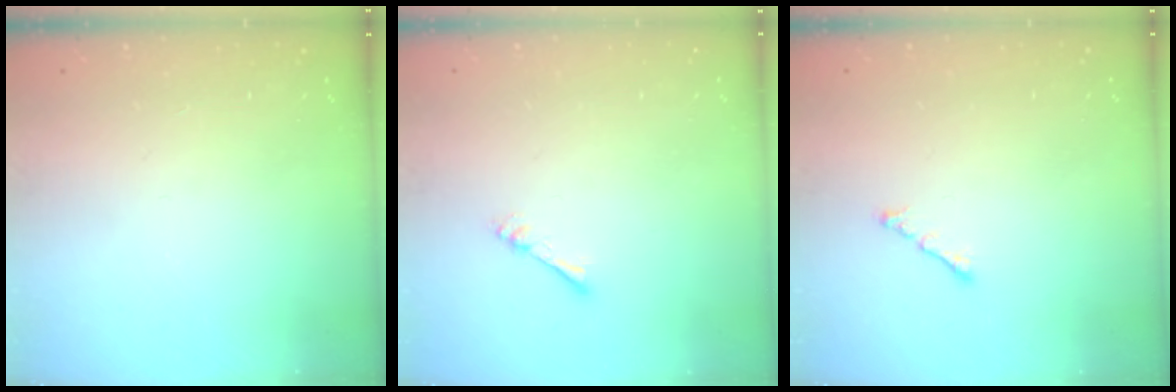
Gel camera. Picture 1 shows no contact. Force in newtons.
{"total": 1.7, "press": 1.7, "slide": 0.2}
{"total": 1.7, "press": 1.6, "slide": 0.6}